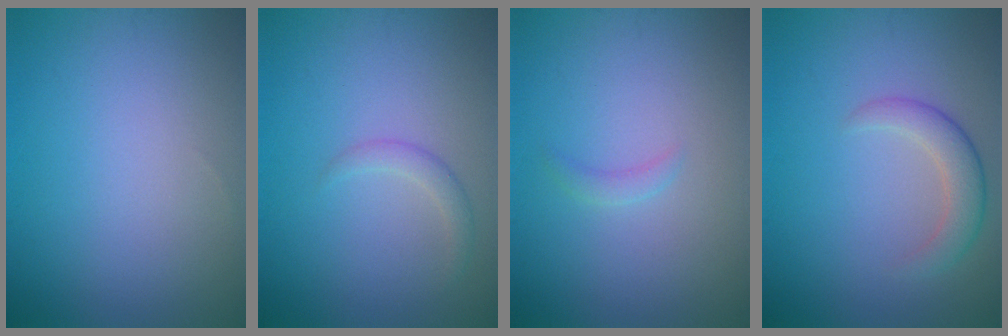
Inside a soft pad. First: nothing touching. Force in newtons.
{"total": 1.3, "press": 1.3, "slide": 0.1}
{"total": 0.8, "press": 0.8, "slide": 0.1}
{"total": 2.7, "press": 2.7, "slide": 0.2}